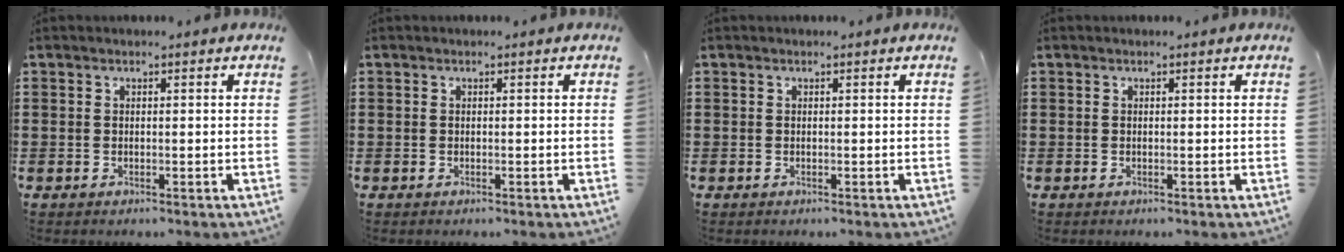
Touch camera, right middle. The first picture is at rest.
{"total": 0.0}
{"total": 0.0}
{"total": 0.0}